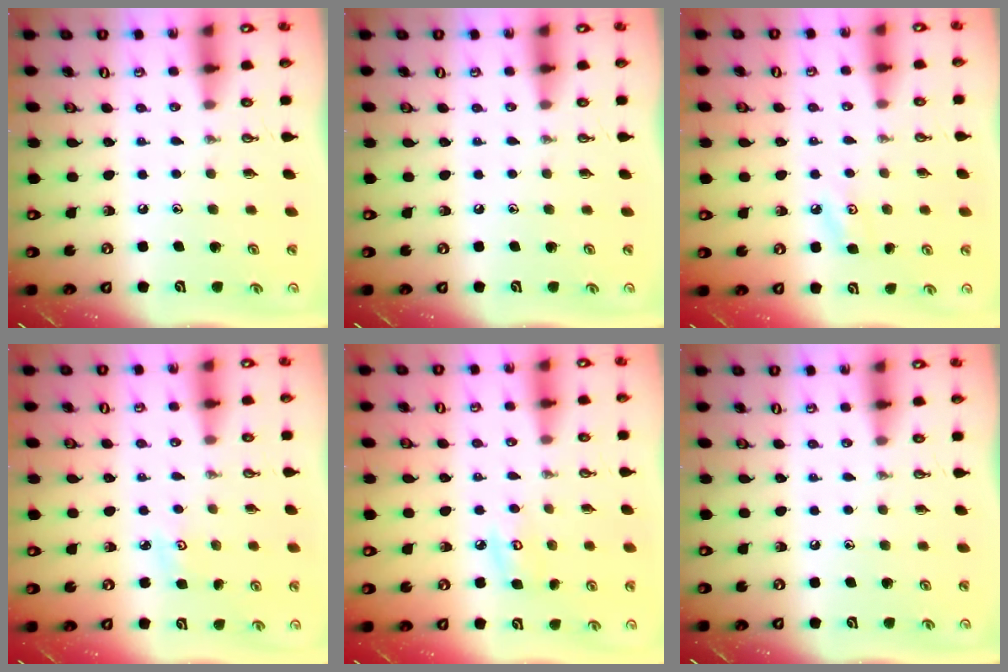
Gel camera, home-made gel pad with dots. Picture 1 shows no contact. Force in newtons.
{"total": 0.0}
{"total": 4.6, "press": 4.5, "slide": 0.8}
{"total": 2.8, "press": 2.7, "slide": 0.4}
{"total": 6.3, "press": 6.2, "slide": 0.5}
{"total": 0.0}